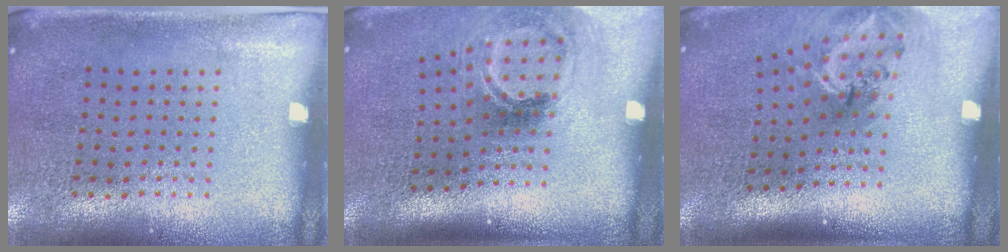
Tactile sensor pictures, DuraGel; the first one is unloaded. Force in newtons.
{"total": 2.0, "press": 1.3, "slide": 1.6}
{"total": 1.8, "press": 1.2, "slide": 1.4}